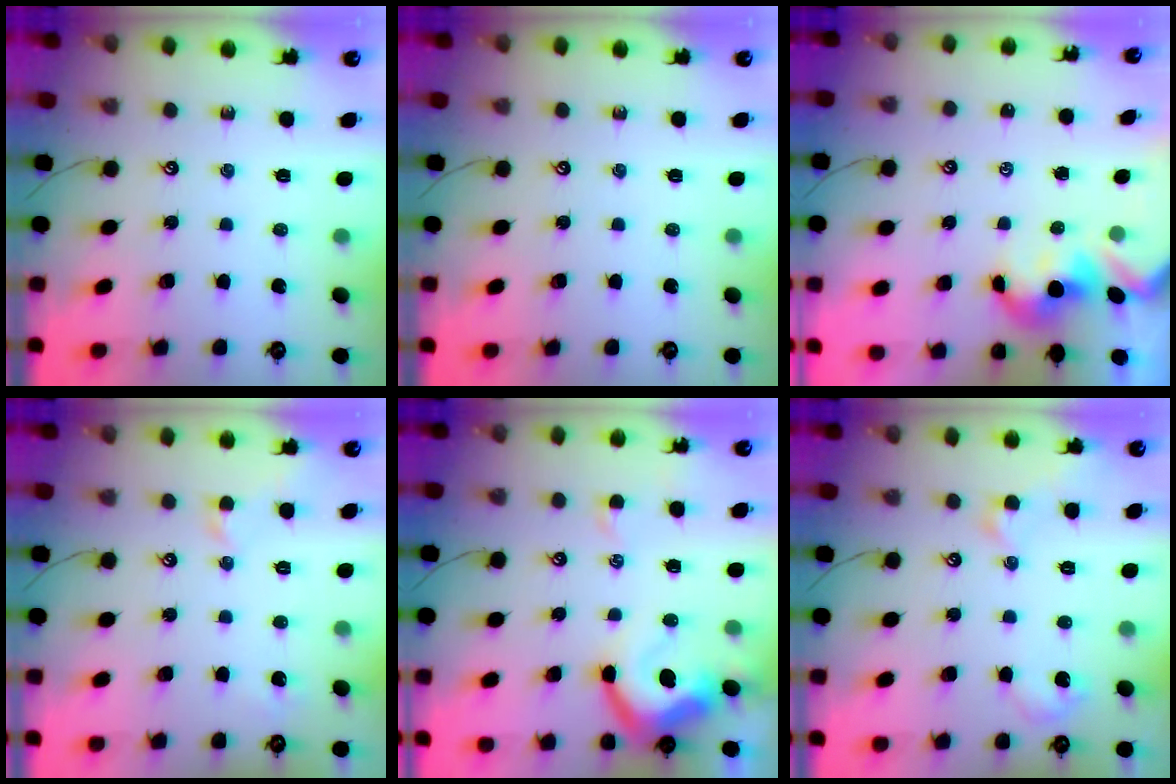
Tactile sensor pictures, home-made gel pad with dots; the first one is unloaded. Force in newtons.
{"total": 0.0}
{"total": 1.5, "press": 1.5, "slide": 0.1}
{"total": 0.5, "press": 0.1, "slide": 0.5}
{"total": 9.5, "press": 9.4, "slide": 1.6}
{"total": 2.1, "press": 2.1, "slide": 0.1}